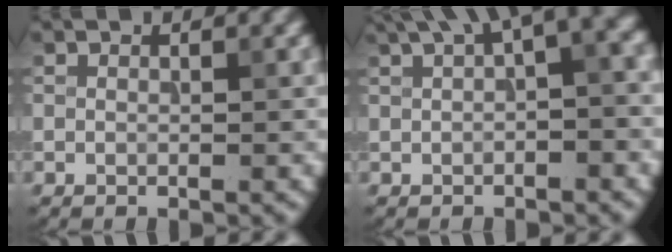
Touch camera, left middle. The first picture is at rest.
{"total": 6.7, "force": [2.9, 2.1, 5.6], "torque": [-0.071, 0.022, 0.043]}